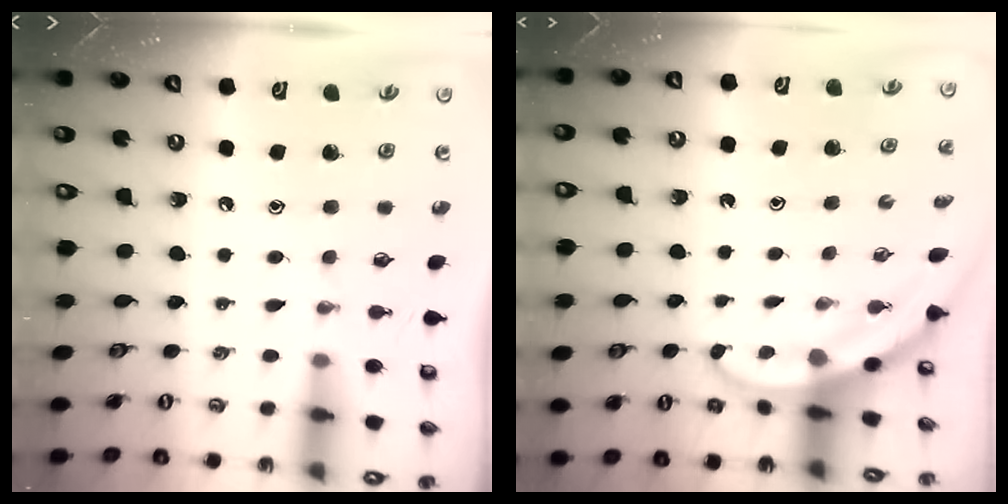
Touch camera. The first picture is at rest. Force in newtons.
{"total": 3.4, "press": 3.4, "slide": 0.1}